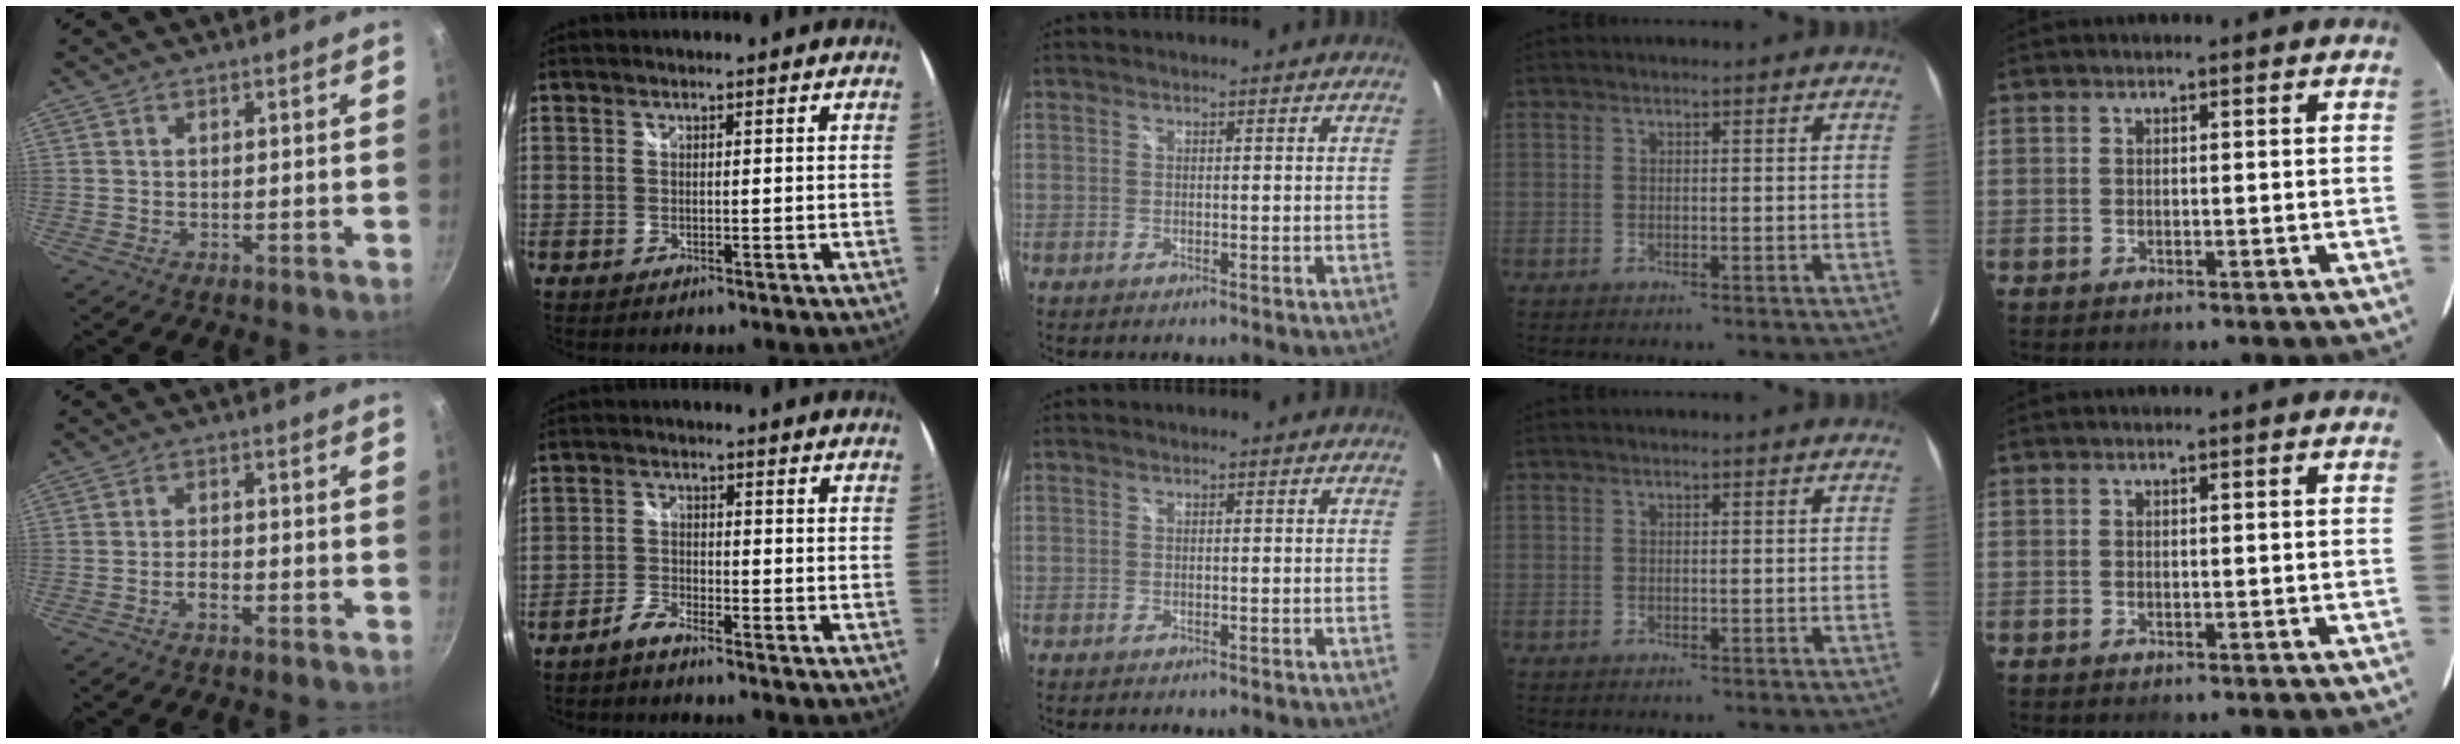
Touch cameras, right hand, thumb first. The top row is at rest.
{"thumb": {"total": 1.7, "force": [-1.1, 0.6, 1.2], "torque": [-0.022, 0.013, -0.022]}, "index": {"total": 2.7, "force": [-2.5, 0.6, 1.0], "torque": [-0.034, 0.003, -0.053]}}